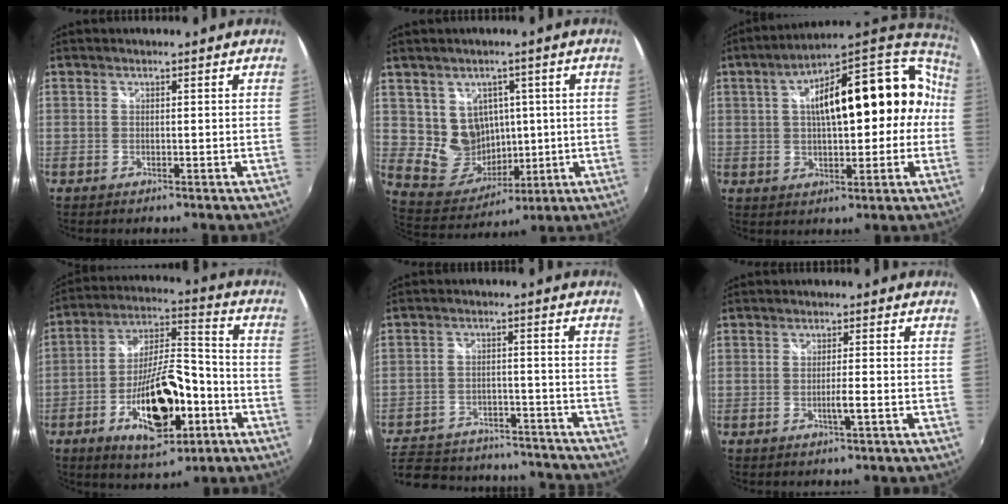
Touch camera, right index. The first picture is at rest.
{"total": 9.8, "force": [1.7, 9.2, 2.9], "torque": [-0.066, 0.001, 0.052]}
{"total": 22.2, "force": [1.8, 10.5, 19.5], "torque": [-0.305, 0.054, 0.033]}
{"total": 18.6, "force": [-7.6, 7.4, 15.4], "torque": [-0.276, 0.008, -0.116]}
{"total": 25.9, "force": [-21.2, 10.9, 10.0], "torque": [-0.231, 0.015, -0.273]}
{"total": 2.5, "force": [-0.9, -0.4, 2.3], "torque": [-0.038, -0.005, -0.017]}